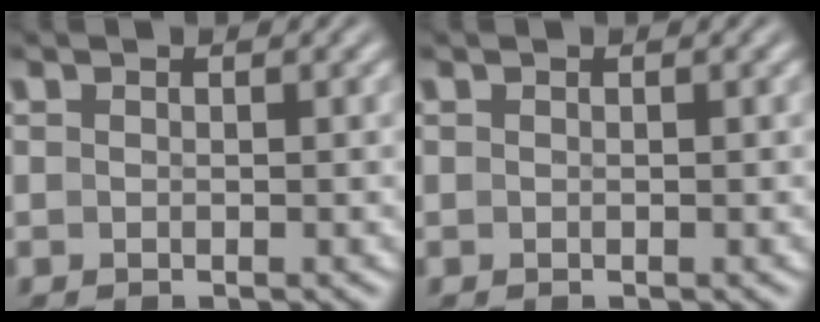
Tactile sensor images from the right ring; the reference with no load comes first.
{"total": 0.0}